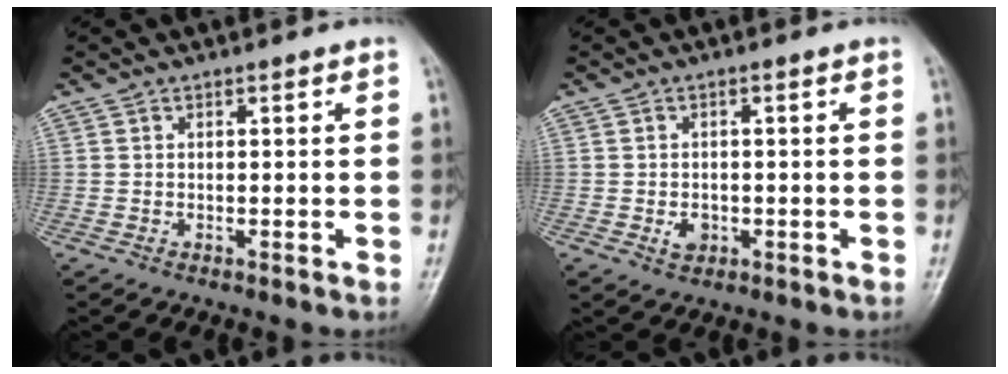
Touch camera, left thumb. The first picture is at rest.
{"total": 2.5, "force": [-0.8, 2.0, 1.4], "torque": [-0.017, 0.001, -0.009]}